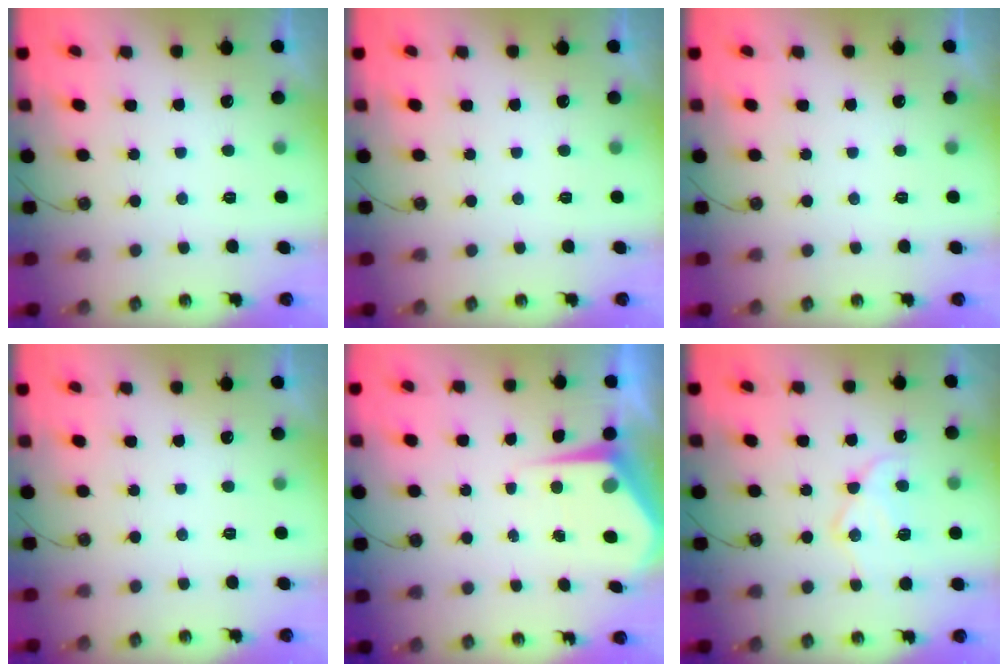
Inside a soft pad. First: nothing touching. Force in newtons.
{"total": 0.0}
{"total": 0.0}
{"total": 0.0}
{"total": 5.1, "press": 5.0, "slide": 0.3}
{"total": 13.8, "press": 13.7, "slide": 1.4}